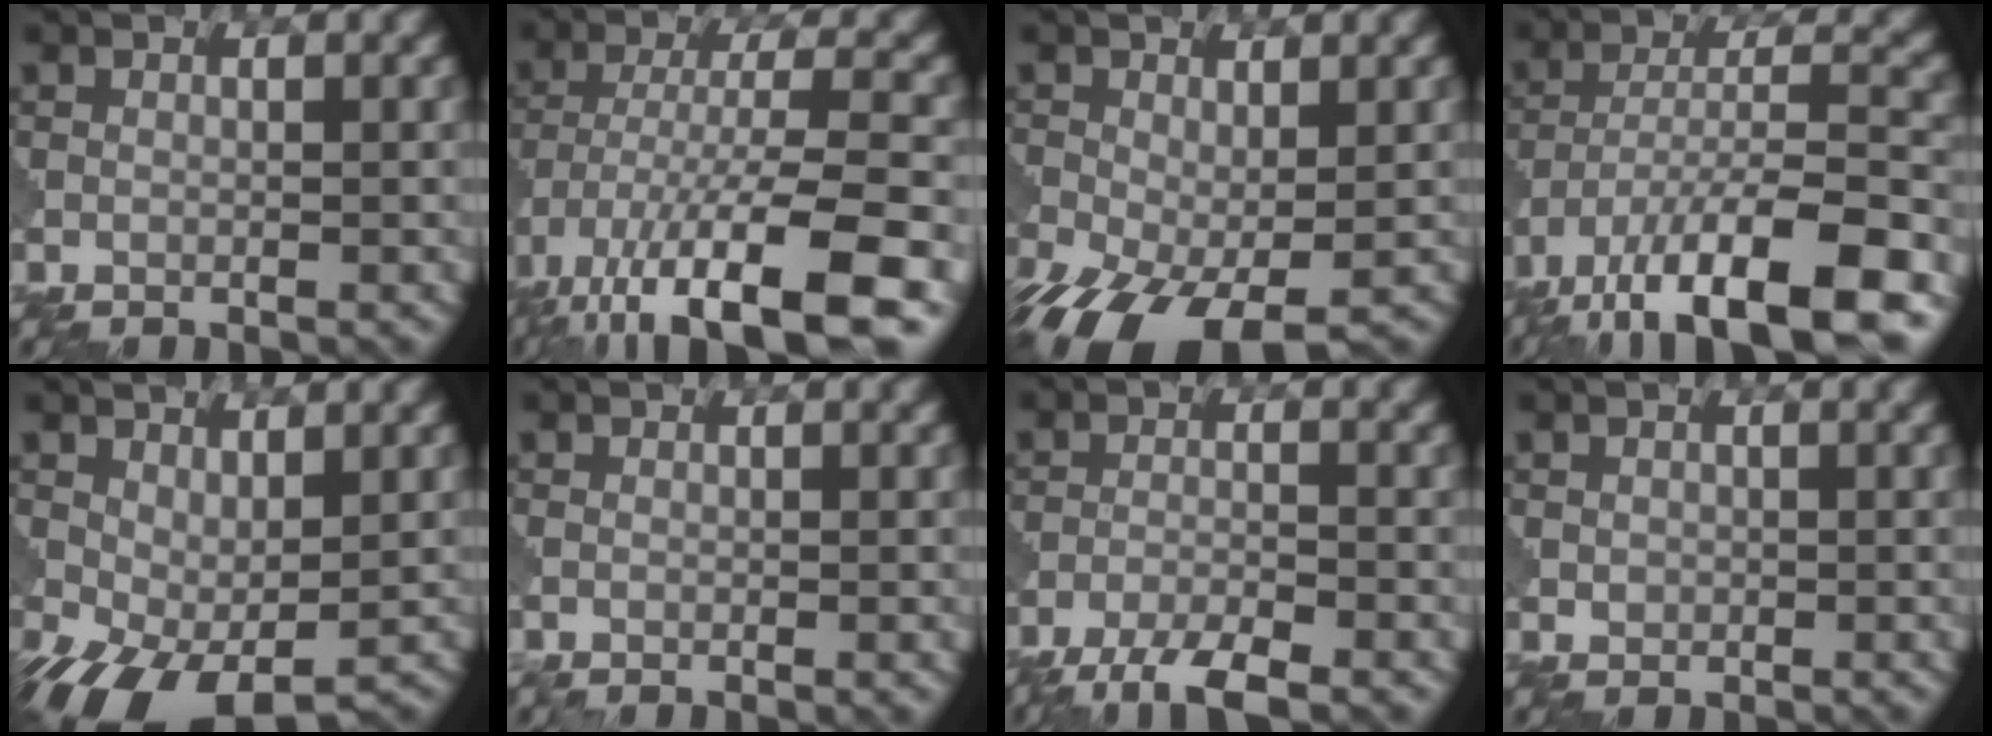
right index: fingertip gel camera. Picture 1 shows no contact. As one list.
[{"total": 13.3, "force": [-9.1, 3.4, 9.1], "torque": [-0.192, -0.008, -0.145]}, {"total": 8.7, "force": [-5.0, 3.7, 6.2], "torque": [-0.139, -0.056, -0.068]}, {"total": 13.0, "force": [-9.7, 3.4, 8.0], "torque": [-0.150, -0.004, -0.162]}, {"total": 5.1, "force": [-2.2, 2.6, 3.9], "torque": [-0.092, -0.024, -0.019]}, {"total": 0.7, "force": [-0.1, 0.3, 0.7], "torque": [-0.002, 0.004, -0.002]}, {"total": 4.7, "force": [-4.3, 0.4, 1.9], "torque": [-0.044, -0.010, -0.078]}, {"total": 1.0, "force": [0.1, 1.0, 0.0], "torque": [-0.010, -0.001, 0.011]}]